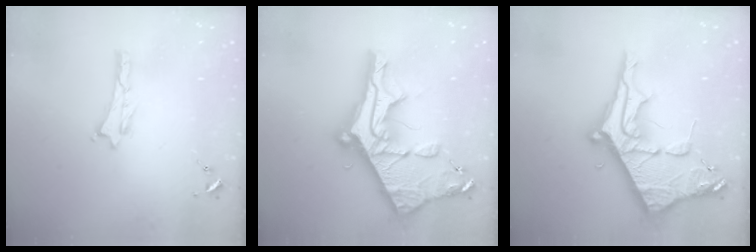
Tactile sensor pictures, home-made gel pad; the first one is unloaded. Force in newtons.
{"total": 14.3, "press": 14.2, "slide": 1.4}
{"total": 11.6, "press": 11.6, "slide": 1.1}